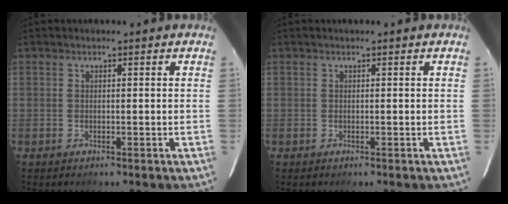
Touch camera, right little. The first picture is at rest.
{"total": 0.0}